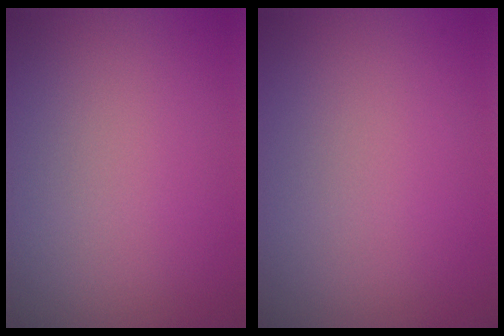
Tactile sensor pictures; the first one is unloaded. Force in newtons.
{"total": 0.0}